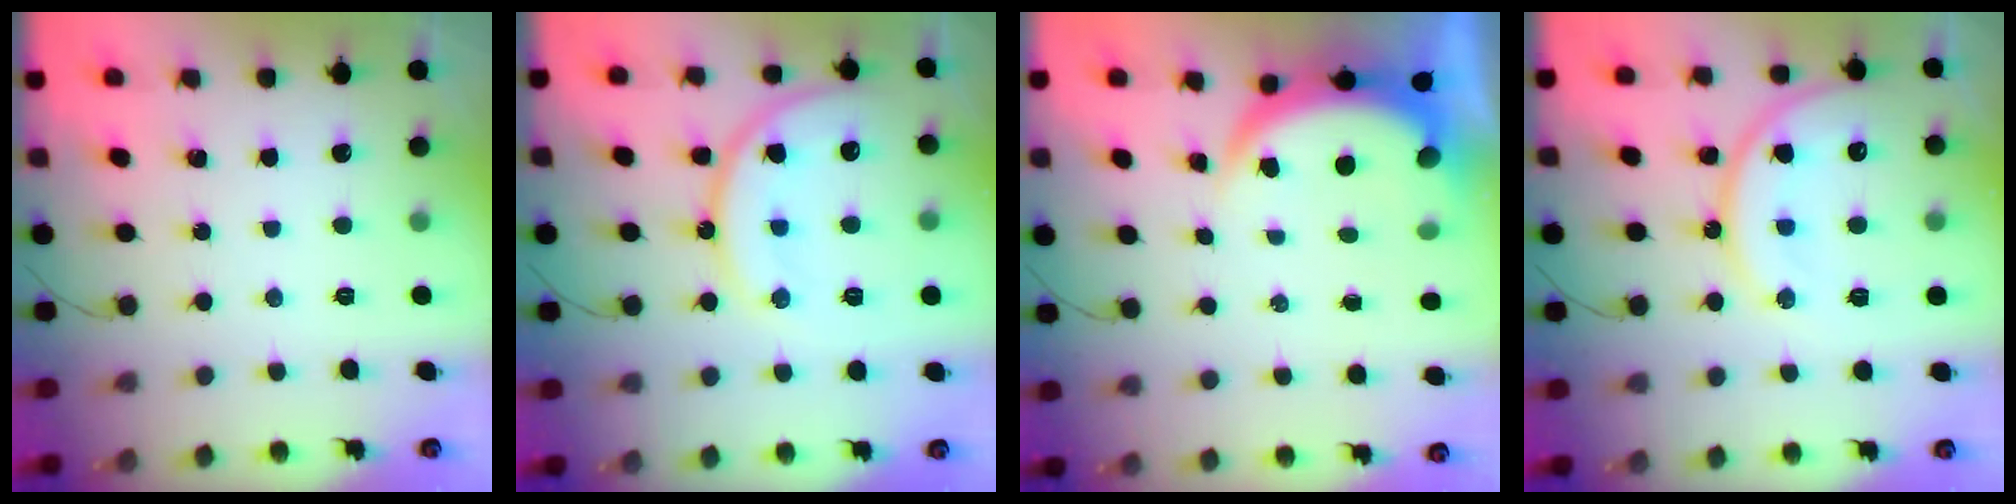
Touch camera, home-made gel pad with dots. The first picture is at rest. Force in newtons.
{"total": 16.2, "press": 16.1, "slide": 1.8}
{"total": 5.2, "press": 5.1, "slide": 0.8}
{"total": 14.7, "press": 14.6, "slide": 1.3}